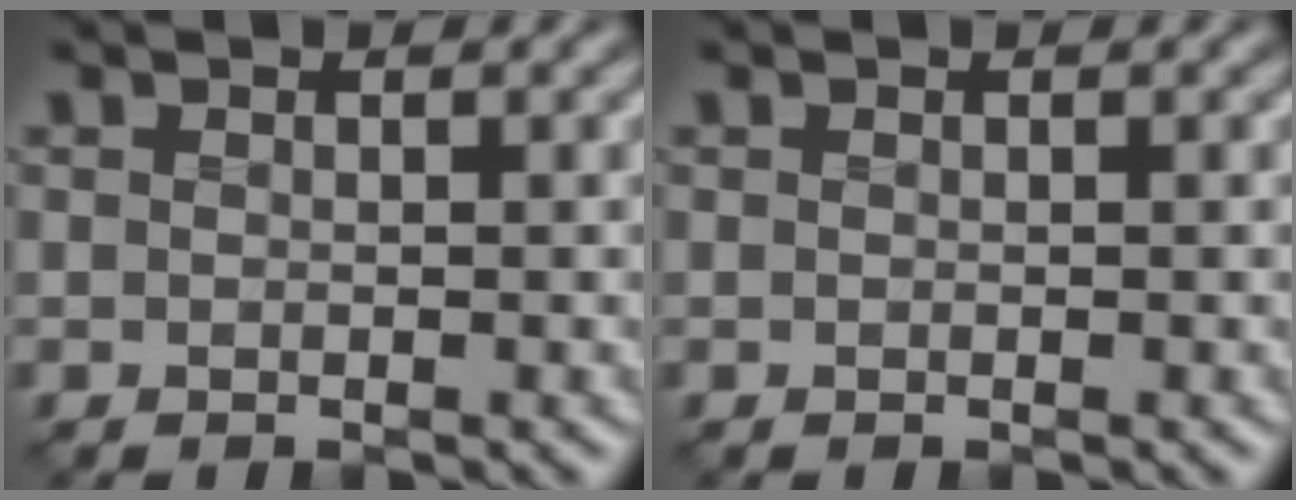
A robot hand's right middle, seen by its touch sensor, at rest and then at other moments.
{"total": 0.0}